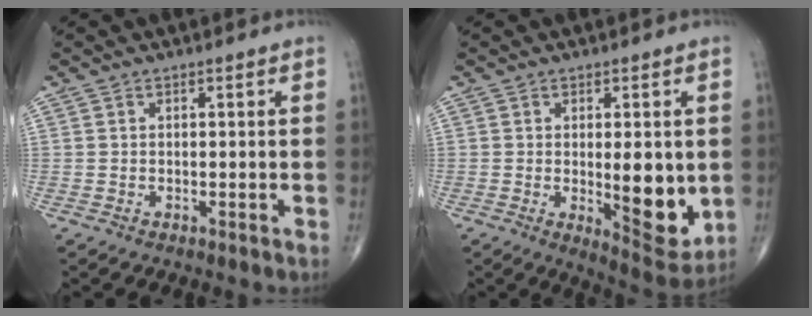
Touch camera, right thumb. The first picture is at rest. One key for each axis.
{"total": 11.3, "fx": -0.8, "fy": 4.2, "fz": 10.5, "tx": -0.118, "ty": -0.025, "tz": 0.001}